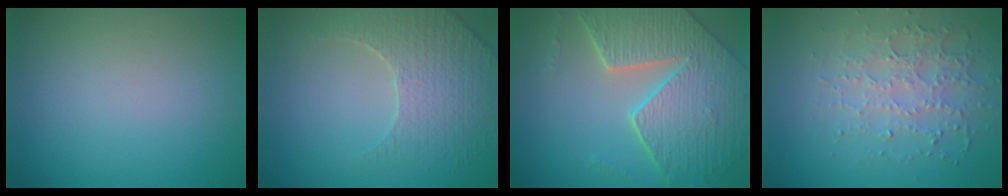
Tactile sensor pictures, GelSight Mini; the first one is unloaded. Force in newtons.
{"total": 3.8, "press": 3.7, "slide": 0.9}
{"total": 8.5, "press": 6.0, "slide": 6.1}
{"total": 3.5, "press": 3.3, "slide": 1.0}